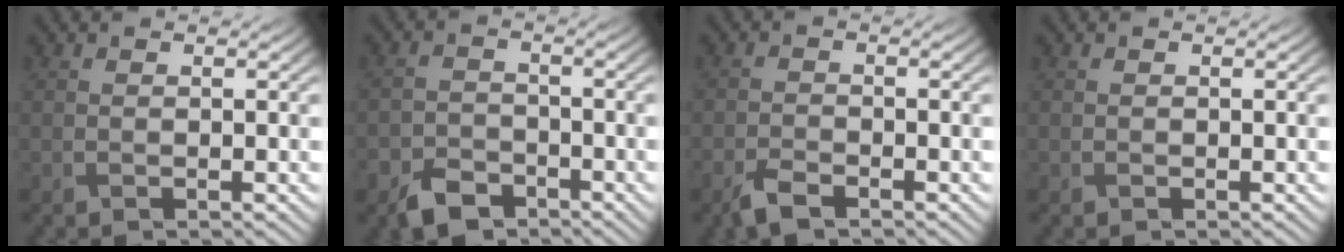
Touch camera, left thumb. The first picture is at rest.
{"total": 4.8, "force": [-3.6, 2.7, 1.8], "torque": [-0.040, -0.006, -0.073]}
{"total": 3.1, "force": [-2.3, 1.2, 1.7], "torque": [-0.040, -0.004, -0.052]}
{"total": 0.0}